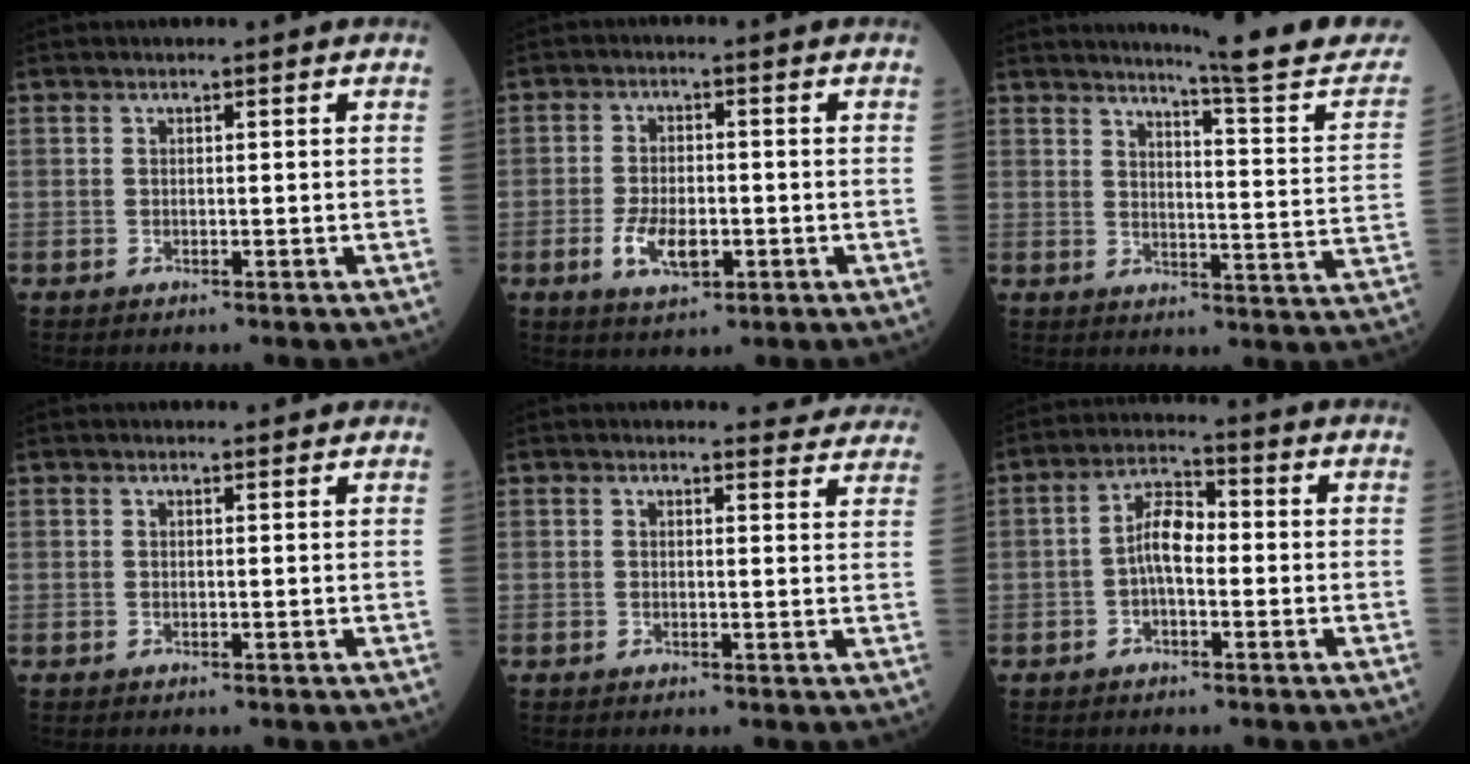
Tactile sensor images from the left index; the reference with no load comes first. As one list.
[{"total": 5.9, "force": [-2.1, 2.7, 4.8], "torque": [-0.096, -0.004, -0.032]}, {"total": 14.8, "force": [13.9, -1.2, 4.9], "torque": [-0.060, -0.078, 0.163]}, {"total": 1.6, "force": [1.6, 0.3, 0.2], "torque": [-0.007, 0.007, 0.021]}, {"total": 5.9, "force": [5.8, 1.1, 0.0], "torque": [0.019, -0.015, 0.039]}, {"total": 5.7, "force": [-0.7, 2.4, 5.2], "torque": [-0.102, 0.019, -0.018]}]